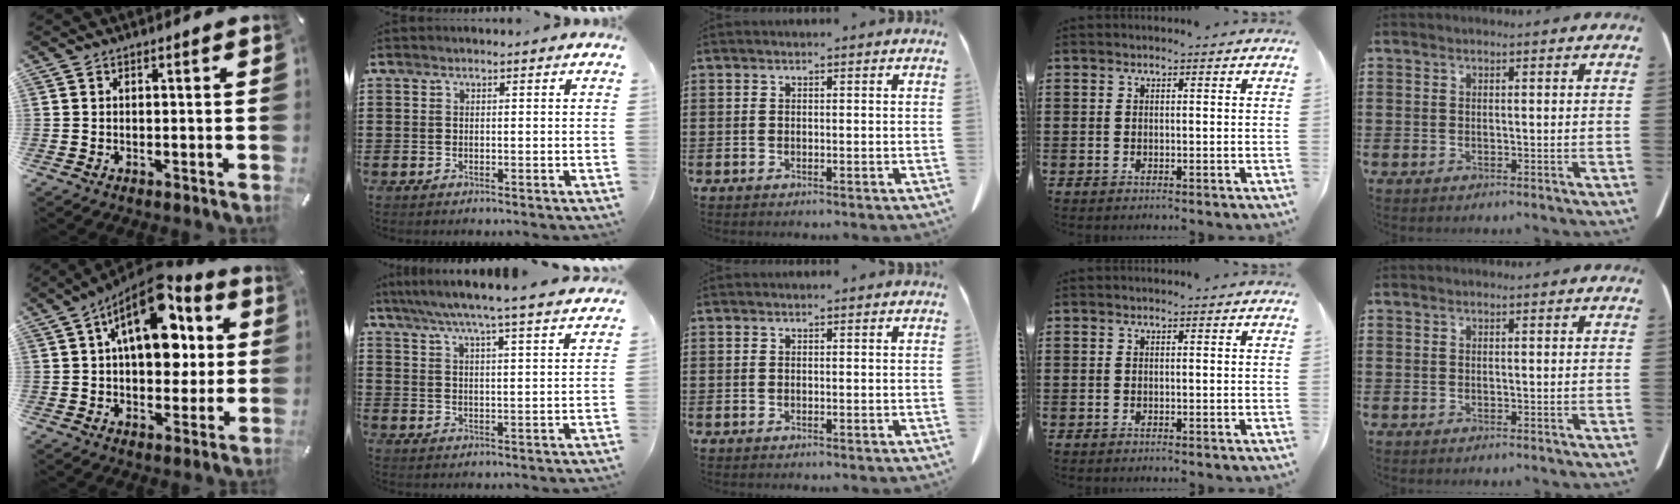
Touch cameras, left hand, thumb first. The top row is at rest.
{"thumb": {"total": 17.8, "force": [5.7, 10.0, 13.6], "torque": [-0.201, -0.018, 0.095]}, "index": {"total": 5.6, "force": [4.9, -0.7, 2.5], "torque": [-0.067, -0.029, 0.083]}}